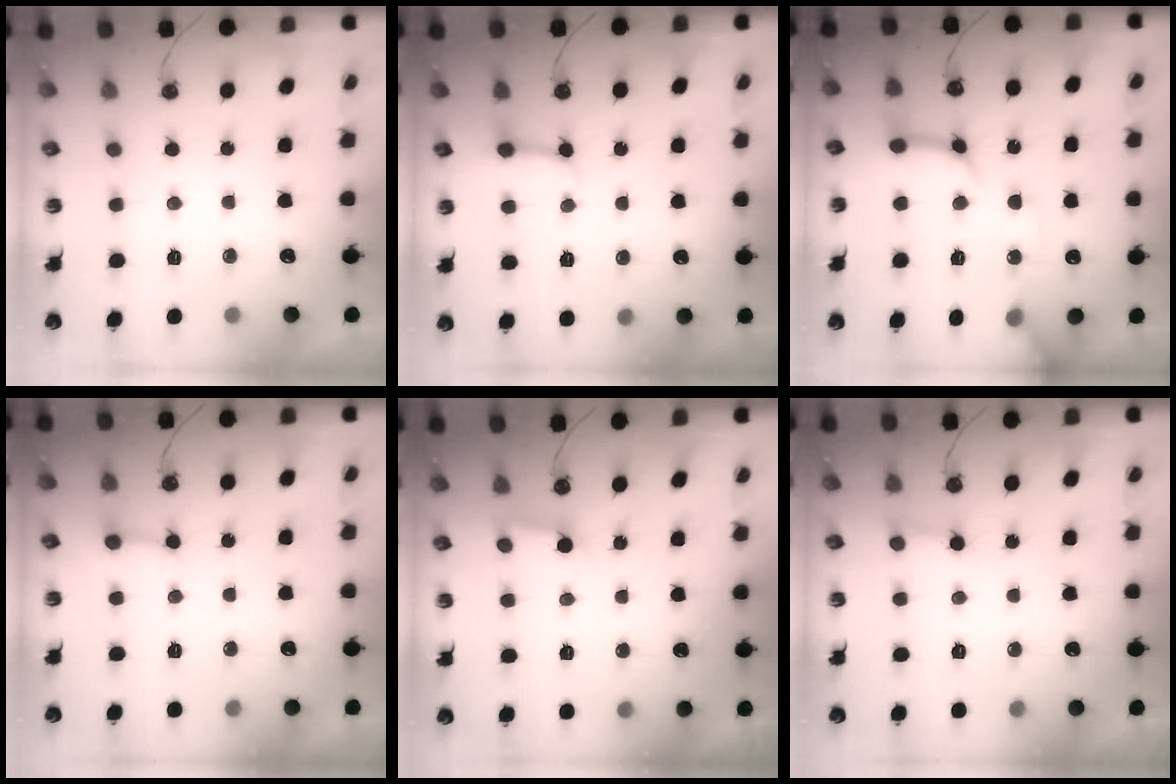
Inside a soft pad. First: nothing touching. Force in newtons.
{"total": 4.0, "press": 3.9, "slide": 0.6}
{"total": 12.3, "press": 12.3, "slide": 1.0}
{"total": 5.6, "press": 5.6, "slide": 0.5}
{"total": 2.6, "press": 2.6, "slide": 0.3}
{"total": 2.6, "press": 2.6, "slide": 0.1}